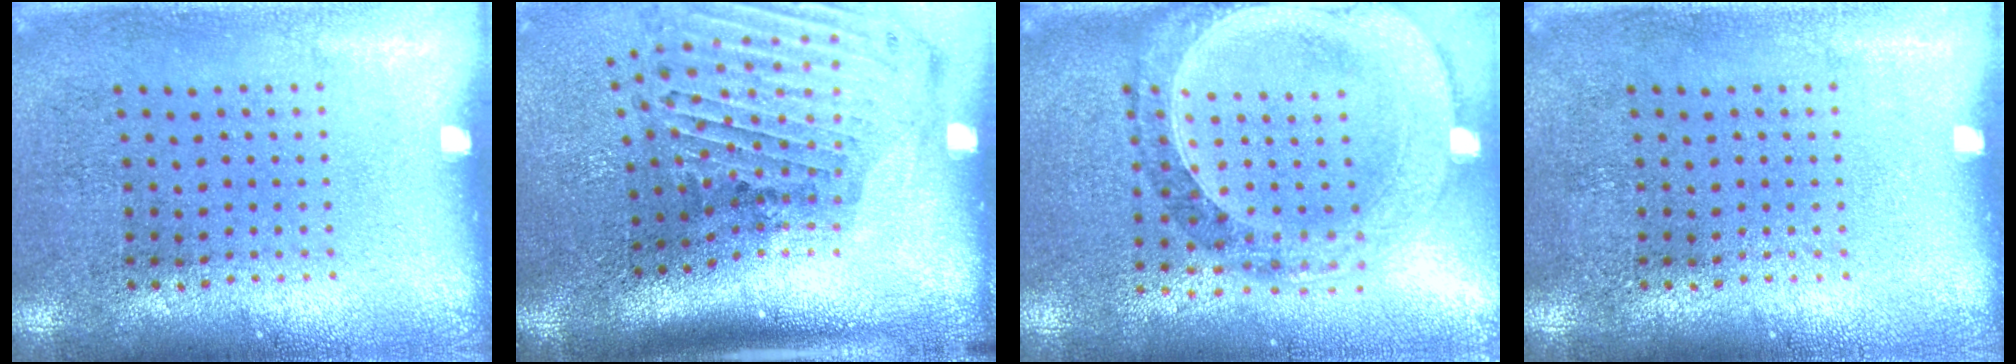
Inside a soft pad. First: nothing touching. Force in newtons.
{"total": 3.0, "press": 2.2, "slide": 2.1}
{"total": 1.5, "press": 1.5, "slide": 0.3}
{"total": 0.0}